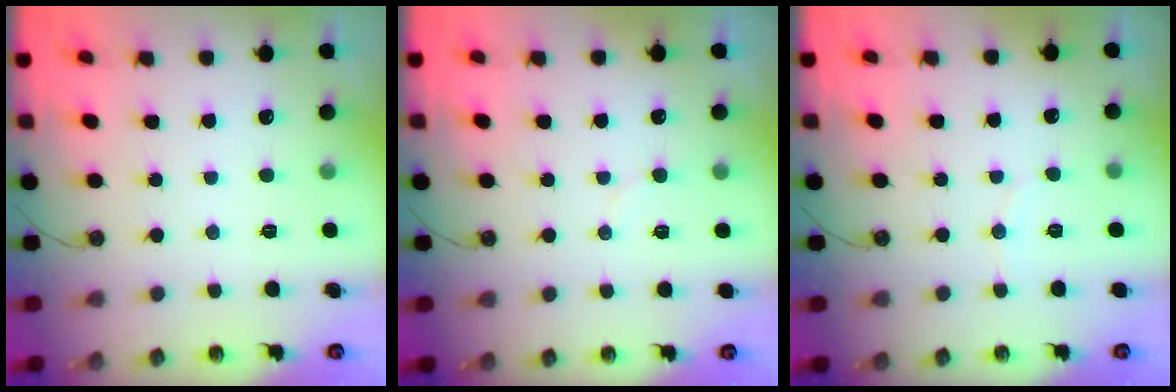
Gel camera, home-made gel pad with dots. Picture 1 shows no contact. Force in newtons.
{"total": 3.2, "press": 3.2, "slide": 0.5}
{"total": 2.3, "press": 2.3, "slide": 0.2}